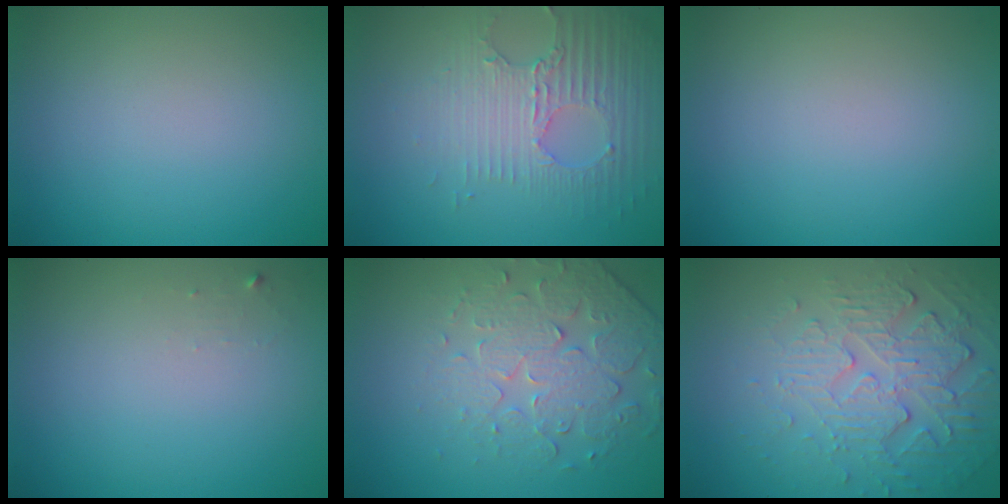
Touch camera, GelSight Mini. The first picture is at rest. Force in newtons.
{"total": 3.5, "press": 3.3, "slide": 1.2}
{"total": 0.0}
{"total": 0.6, "press": 0.6, "slide": 0.1}
{"total": 4.6, "press": 3.8, "slide": 2.5}
{"total": 5.8, "press": 3.7, "slide": 4.4}